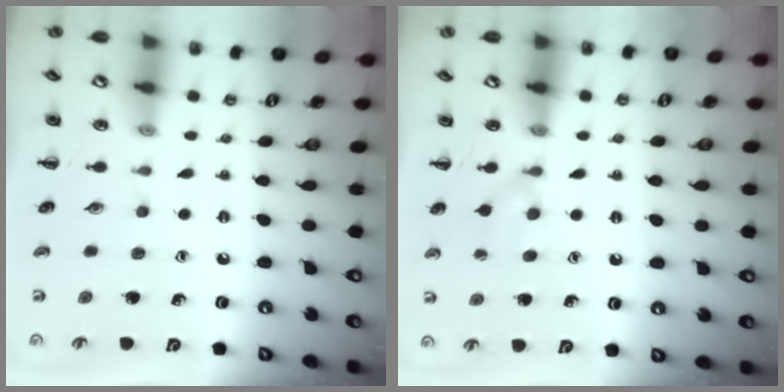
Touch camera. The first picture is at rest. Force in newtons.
{"total": 6.6, "press": 6.4, "slide": 1.7}